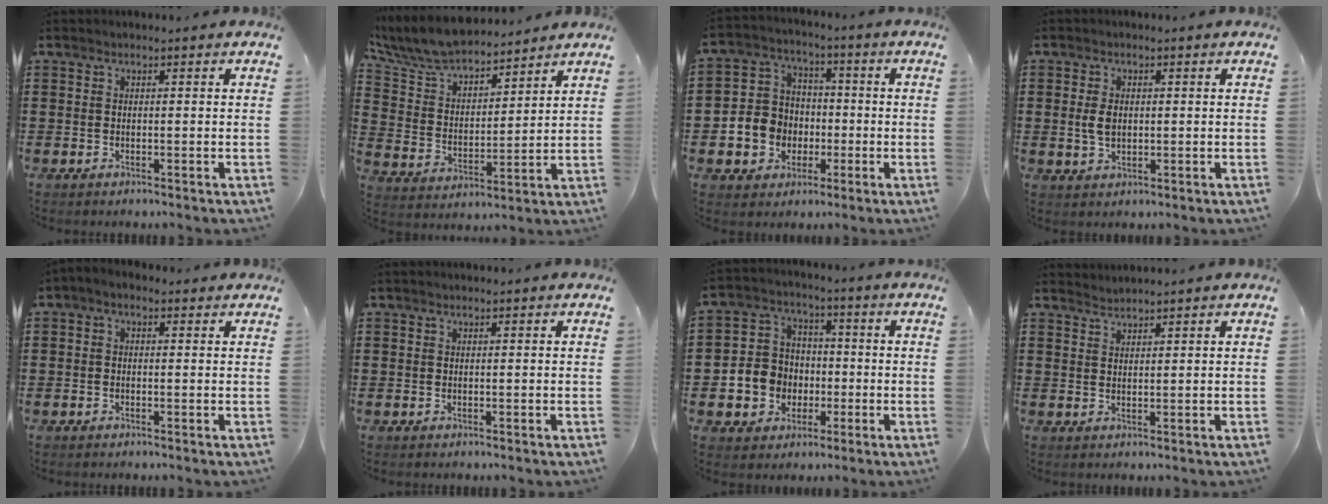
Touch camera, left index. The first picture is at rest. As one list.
[{"total": 8.6, "force": [7.8, 1.9, 2.9], "torque": [-0.093, -0.041, 0.140]}, {"total": 7.2, "force": [-1.5, 6.8, 1.6], "torque": [-0.074, 0.009, -0.028]}, {"total": 3.2, "force": [0.4, 2.0, 2.5], "torque": [-0.067, 0.001, 0.002]}, {"total": 1.1, "force": [-0.6, 0.6, 0.7], "torque": [-0.015, 0.001, -0.011]}, {"total": 0.0}, {"total": 7.2, "force": [-1.4, 6.9, 1.7], "torque": [-0.076, 0.012, -0.027]}, {"total": 1.3, "force": [1.2, -0.2, -0.3], "torque": [0.003, 0.000, 0.026]}]